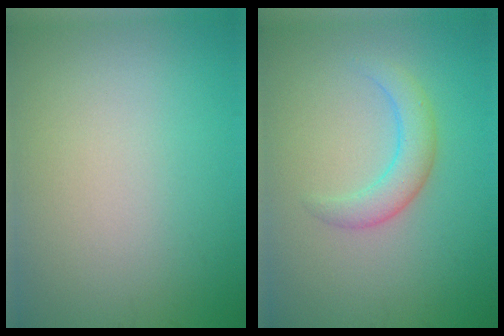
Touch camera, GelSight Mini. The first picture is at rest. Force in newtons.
{"total": 2.8, "press": 2.8, "slide": 0.2}